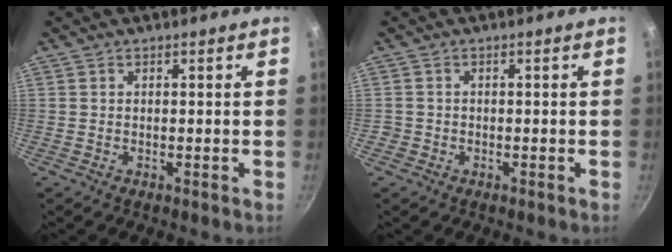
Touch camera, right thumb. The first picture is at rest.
{"total": 1.2, "force": [-0.5, 1.0, 0.1], "torque": [-0.001, 0.004, -0.009]}